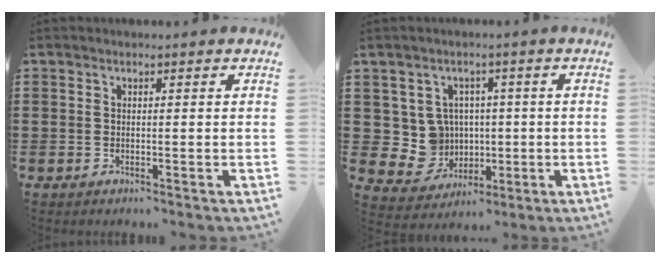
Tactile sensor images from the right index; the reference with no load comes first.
{"total": 6.7, "force": [0.5, 6.4, 1.7], "torque": [-0.059, 0.004, 0.016]}